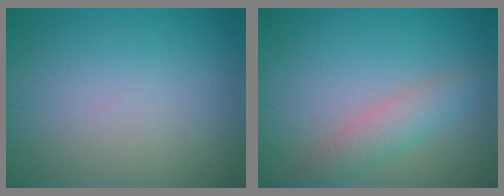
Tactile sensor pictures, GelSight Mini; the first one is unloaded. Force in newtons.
{"total": 2.9, "press": 2.9, "slide": 0.1}